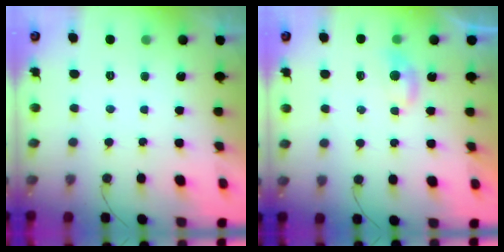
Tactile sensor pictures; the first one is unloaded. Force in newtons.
{"total": 3.5, "press": 3.4, "slide": 0.5}